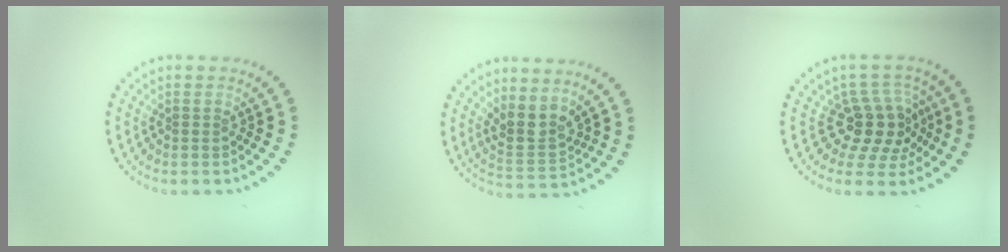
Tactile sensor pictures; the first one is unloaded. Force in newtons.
{"total": 3.2, "press": 2.6, "slide": 1.8}
{"total": 4.0, "press": 3.5, "slide": 2.1}